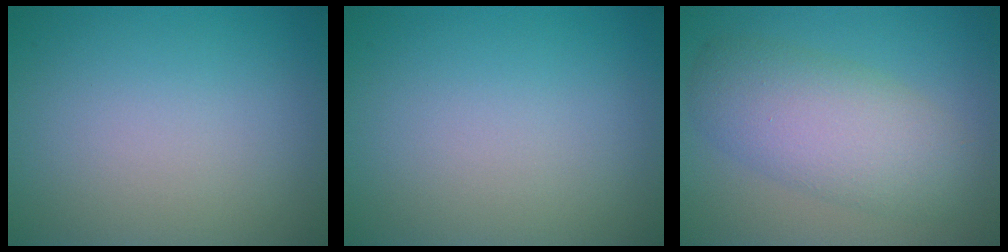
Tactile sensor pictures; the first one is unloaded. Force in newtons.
{"total": 0.0}
{"total": 6.1, "press": 6.1, "slide": 0.4}